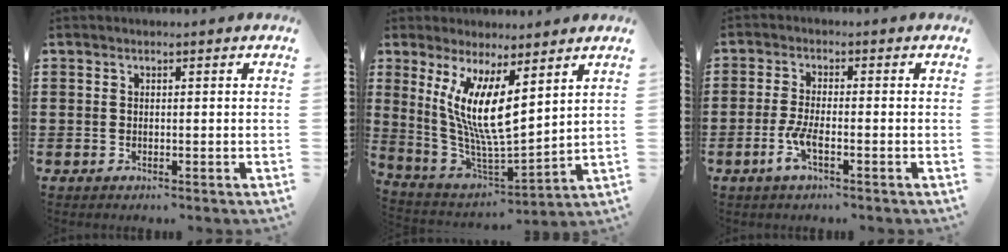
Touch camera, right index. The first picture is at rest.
{"total": 9.7, "force": [3.3, 1.9, 8.9], "torque": [-0.197, -0.035, 0.059]}
{"total": 4.1, "force": [-1.7, 0.9, 3.7], "torque": [-0.089, -0.009, -0.037]}